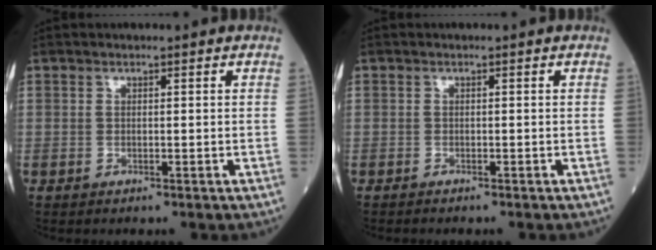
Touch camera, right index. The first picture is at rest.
{"total": 0.7, "force": [-0.7, 0.0, 0.1], "torque": [-0.006, -0.002, -0.013]}